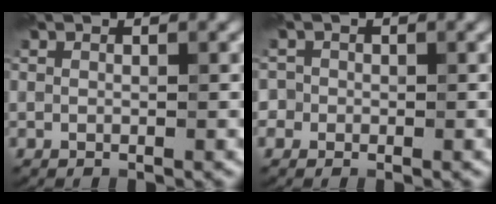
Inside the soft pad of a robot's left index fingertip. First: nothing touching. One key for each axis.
{"total": 2.1, "fx": -0.7, "fy": 2.0, "fz": -0.2, "tx": 0.031, "ty": 0.017, "tz": -0.029}